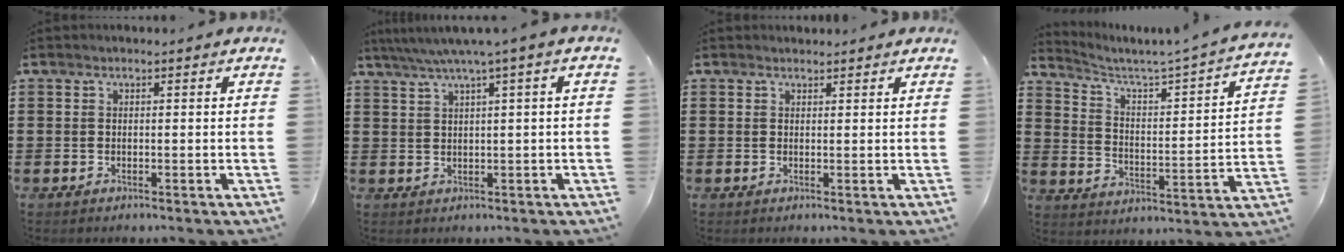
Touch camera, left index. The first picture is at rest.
{"total": 3.4, "force": [1.3, -0.5, 3.1], "torque": [-0.062, -0.005, 0.019]}
{"total": 0.9, "force": [0.9, 0.2, 0.0], "torque": [-0.002, 0.000, 0.018]}
{"total": 2.6, "force": [2.0, -0.1, 1.6], "torque": [-0.049, -0.030, 0.018]}